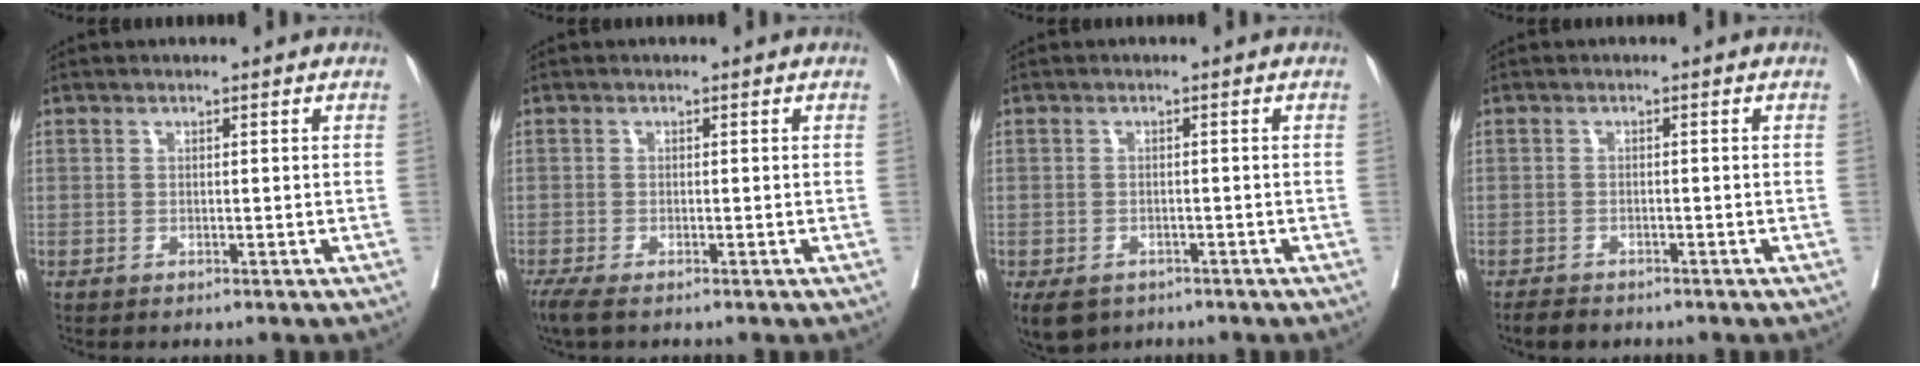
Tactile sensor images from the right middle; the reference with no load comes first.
{"total": 3.0, "force": [-2.3, 0.5, 1.9], "torque": [-0.039, -0.013, -0.042]}
{"total": 6.1, "force": [-4.1, 3.8, 2.3], "torque": [-0.040, -0.005, -0.060]}
{"total": 2.6, "force": [-2.3, 1.0, 0.8], "torque": [-0.018, -0.004, -0.035]}